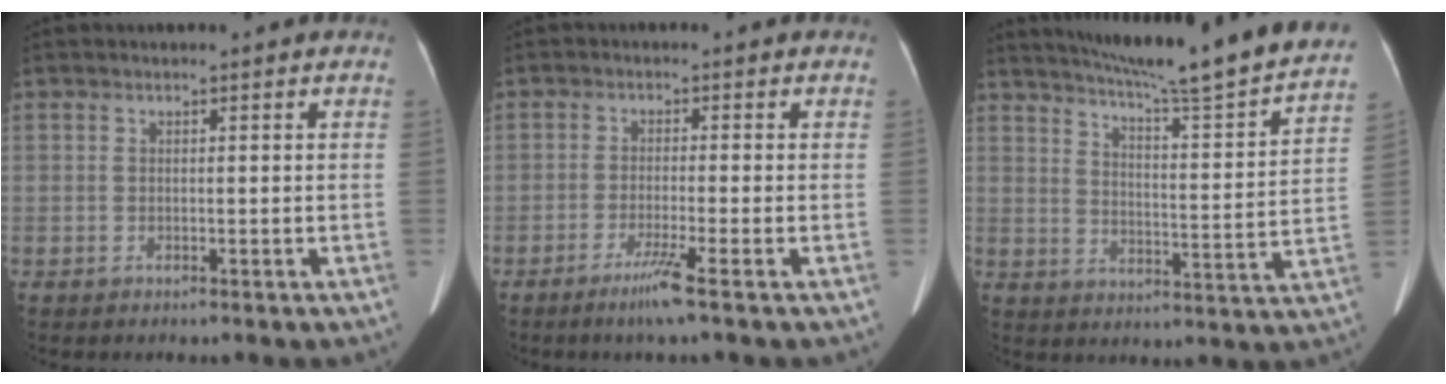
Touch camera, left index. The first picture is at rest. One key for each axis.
{"total": 3.9, "fx": -2.5, "fy": -0.9, "fz": 2.8, "tx": -0.060, "ty": -0.012, "tz": -0.049}
{"total": 22.5, "fx": 20.2, "fy": -0.8, "fz": 9.9, "tx": -0.155, "ty": -0.055, "tz": 0.266}